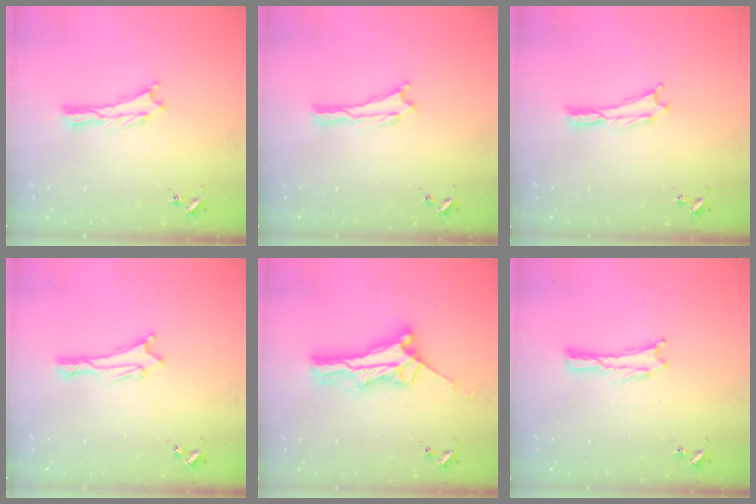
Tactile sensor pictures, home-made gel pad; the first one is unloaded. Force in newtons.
{"total": 0.0}
{"total": 0.0}
{"total": 1.5, "press": 1.5, "slide": 0.2}
{"total": 7.4, "press": 7.4, "slide": 0.6}
{"total": 0.0}